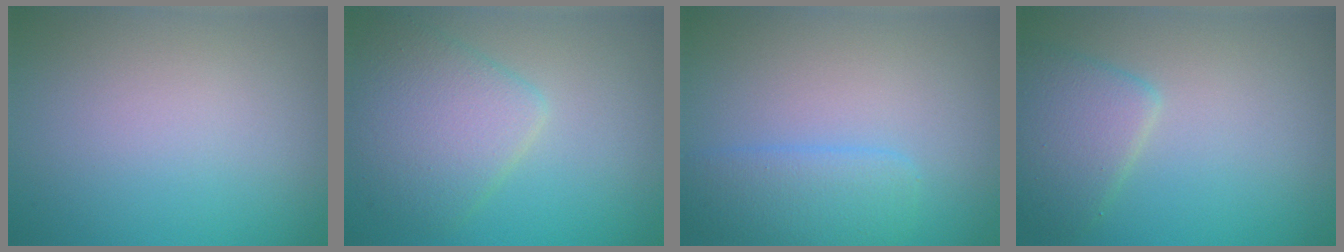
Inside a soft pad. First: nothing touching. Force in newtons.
{"total": 4.8, "press": 4.8, "slide": 0.2}
{"total": 3.1, "press": 3.1, "slide": 0.2}
{"total": 3.5, "press": 3.5, "slide": 0.2}